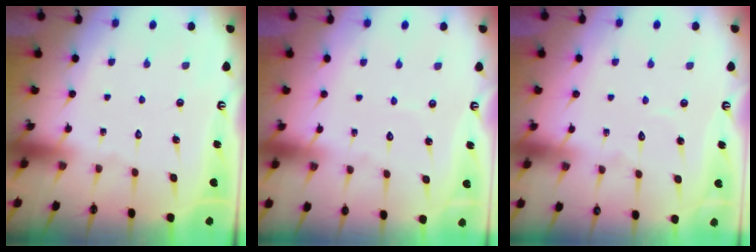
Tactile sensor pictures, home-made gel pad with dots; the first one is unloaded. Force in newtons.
{"total": 2.8, "press": 2.8, "slide": 0.3}
{"total": 3.0, "press": 3.0, "slide": 0.2}